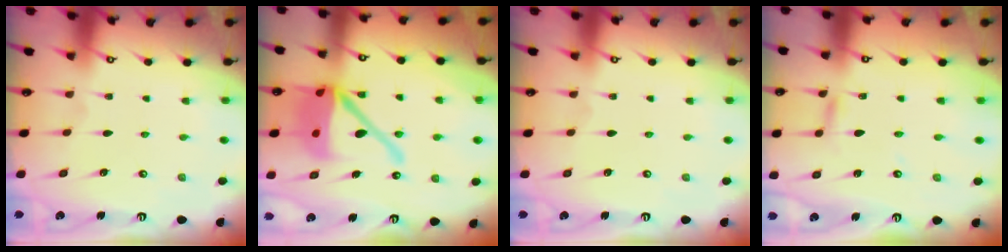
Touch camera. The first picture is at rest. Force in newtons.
{"total": 16.2, "press": 15.9, "slide": 2.6}
{"total": 0.0}
{"total": 2.7, "press": 2.7, "slide": 0.1}